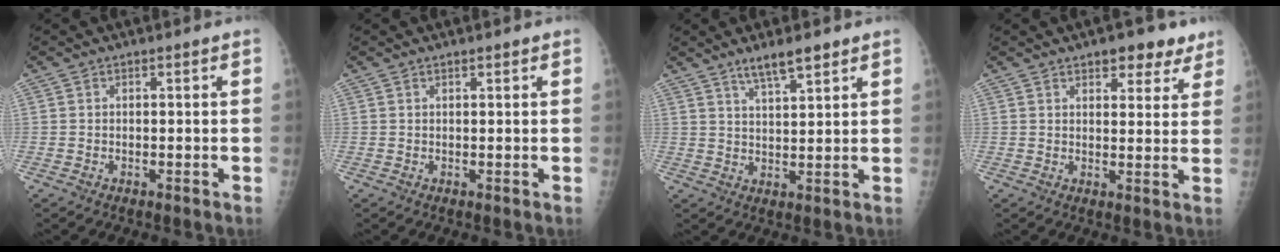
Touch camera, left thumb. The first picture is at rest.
{"total": 0.7, "force": [0.6, 0.2, 0.4], "torque": [-0.006, -0.002, 0.009]}
{"total": 6.0, "force": [4.4, 1.1, 3.8], "torque": [-0.061, -0.025, 0.078]}
{"total": 7.3, "force": [4.9, 3.5, 4.1], "torque": [-0.019, -0.021, 0.064]}